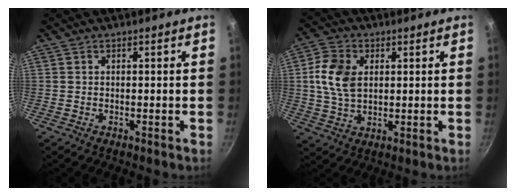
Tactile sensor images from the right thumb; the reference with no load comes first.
{"total": 9.2, "force": [1.7, 6.3, 6.5], "torque": [-0.113, 0.004, 0.030]}